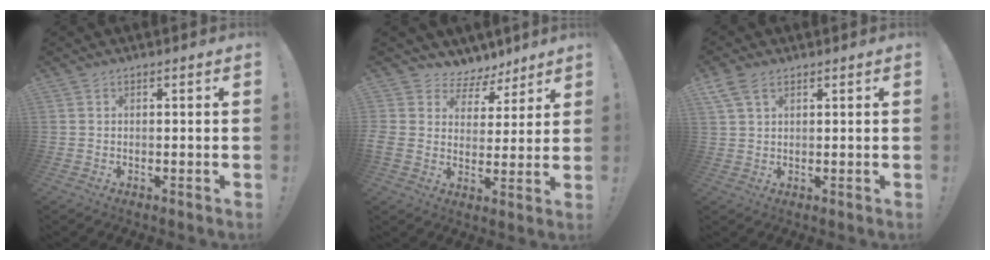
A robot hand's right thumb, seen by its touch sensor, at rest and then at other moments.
{"total": 6.4, "force": [3.3, 5.3, 1.5], "torque": [-0.013, -0.031, 0.068]}
{"total": 5.1, "force": [2.7, 2.8, 3.3], "torque": [-0.060, -0.003, 0.054]}